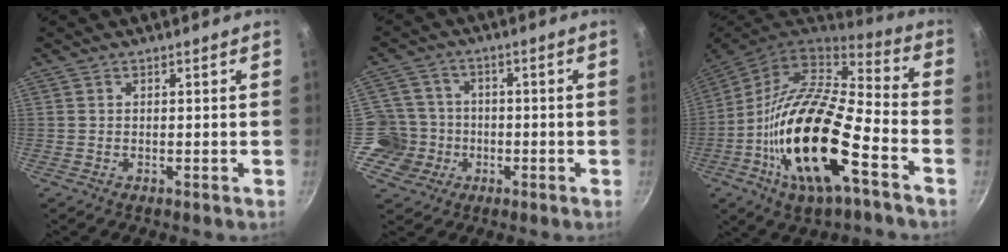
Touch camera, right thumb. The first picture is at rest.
{"total": 8.0, "force": [-2.1, 7.7, 1.0], "torque": [0.018, 0.029, -0.046]}
{"total": 25.0, "force": [-8.3, 9.5, 21.5], "torque": [-0.390, 0.028, -0.165]}